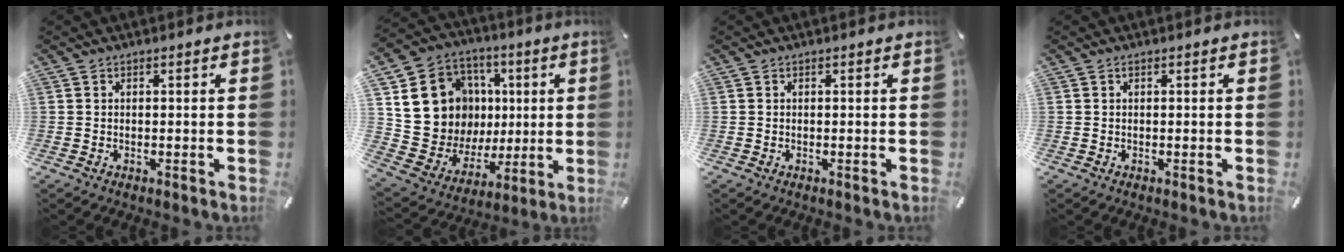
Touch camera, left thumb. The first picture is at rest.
{"total": 17.5, "force": [5.0, 15.8, 5.7], "torque": [-0.090, -0.031, 0.128]}
{"total": 0.0}
{"total": 0.0}